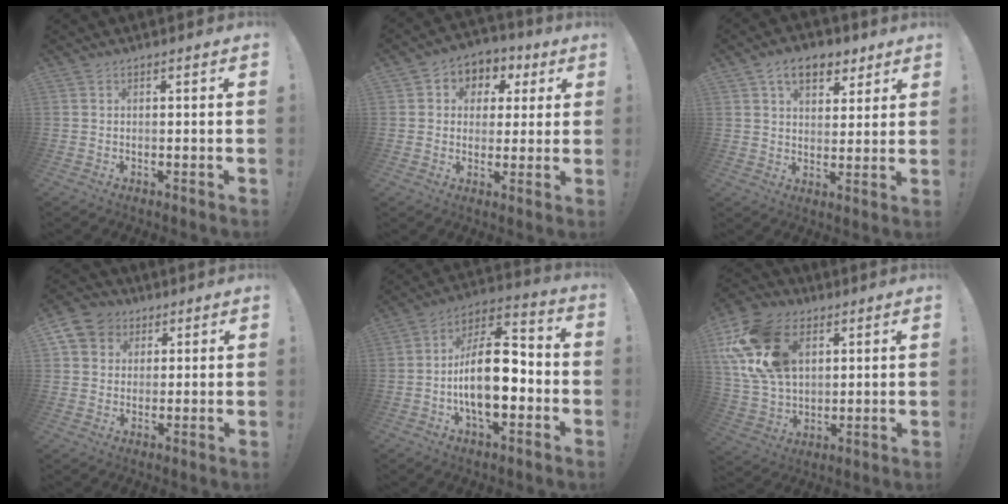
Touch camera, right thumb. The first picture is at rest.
{"total": 6.5, "force": [0.2, 6.2, 2.0], "torque": [-0.020, 0.000, 0.009]}
{"total": 10.4, "force": [5.7, 6.7, 5.5], "torque": [-0.074, -0.019, 0.105]}
{"total": 7.8, "force": [3.0, 6.9, 2.0], "torque": [-0.029, -0.013, 0.062]}
{"total": 18.4, "force": [-4.0, 9.1, 15.5], "torque": [-0.267, 0.019, -0.064]}
{"total": 22.3, "force": [8.0, 15.5, 13.9], "torque": [-0.258, -0.031, 0.151]}